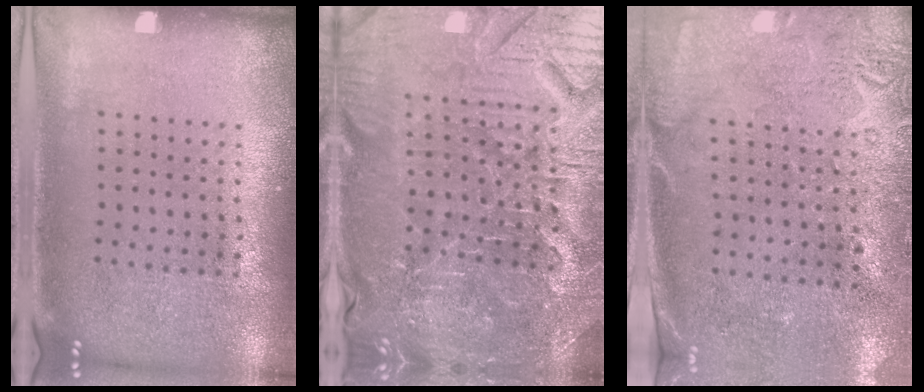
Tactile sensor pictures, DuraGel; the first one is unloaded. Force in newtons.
{"total": 4.8, "press": 4.6, "slide": 1.2}
{"total": 2.7, "press": 2.2, "slide": 1.5}